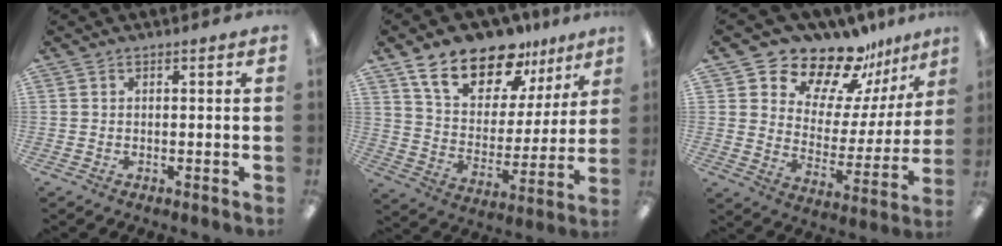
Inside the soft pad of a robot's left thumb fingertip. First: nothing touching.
{"total": 17.4, "force": [12.8, 8.4, 8.1], "torque": [-0.152, -0.073, 0.231]}
{"total": 14.5, "force": [12.9, 6.0, 2.7], "torque": [-0.057, -0.119, 0.232]}